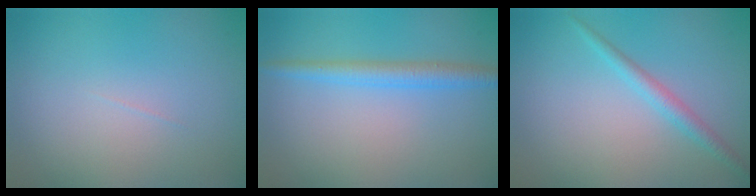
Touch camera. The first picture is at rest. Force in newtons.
{"total": 2.6, "press": 2.6, "slide": 0.1}
{"total": 1.8, "press": 1.8, "slide": 0.1}